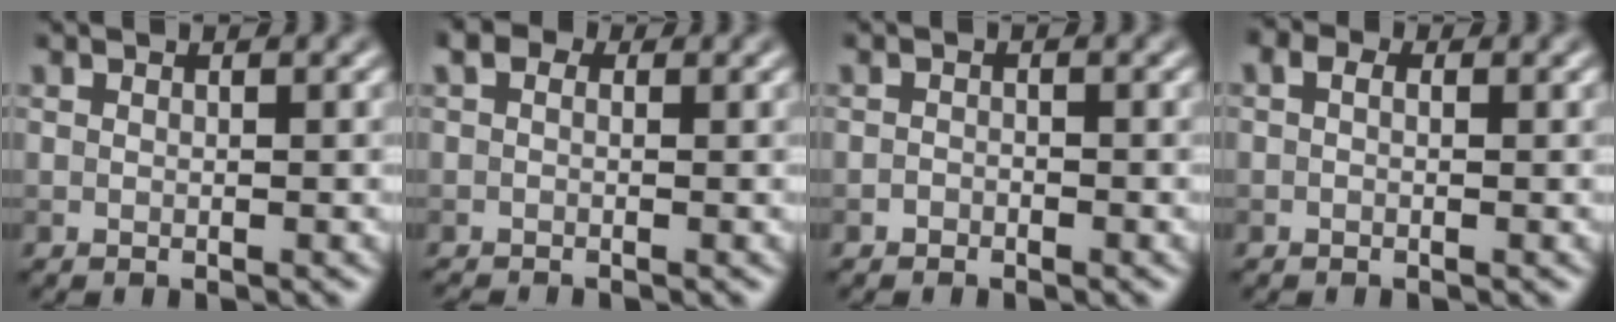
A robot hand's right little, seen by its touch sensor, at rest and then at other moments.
{"total": 1.2, "force": [-0.3, 0.8, 0.9], "torque": [-0.016, 0.004, -0.011]}
{"total": 0.7, "force": [-0.5, 0.4, 0.1], "torque": [0.001, -0.001, -0.010]}
{"total": 1.3, "force": [0.4, 0.8, 0.9], "torque": [-0.015, -0.003, -0.004]}